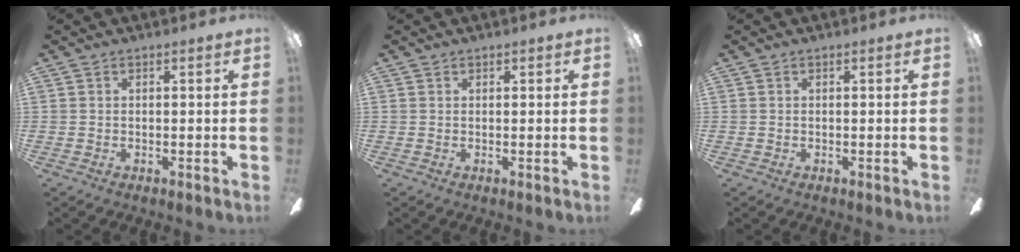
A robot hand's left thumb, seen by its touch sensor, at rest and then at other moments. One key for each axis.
{"total": 0.5, "fx": 0.4, "fy": 0.3, "fz": 0.0, "tx": -0.001, "ty": 0.001, "tz": 0.008}
{"total": 0.0}